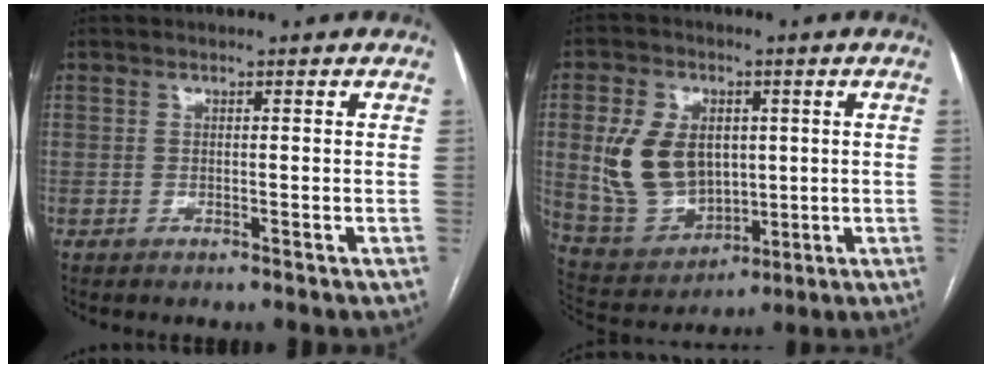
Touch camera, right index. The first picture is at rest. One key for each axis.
{"total": 12.8, "fx": 1.7, "fy": 8.9, "fz": 9.1, "tx": -0.199, "ty": 0.015, "tz": 0.054}